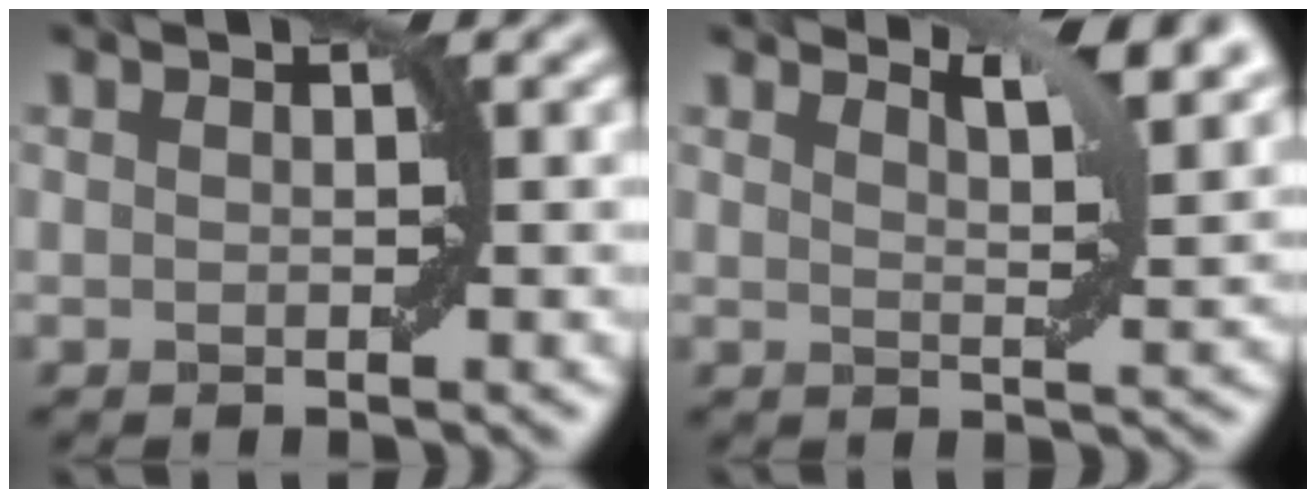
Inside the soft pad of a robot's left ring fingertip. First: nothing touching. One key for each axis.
{"total": 5.3, "fx": 4.2, "fy": 1.1, "fz": 3.0, "tx": -0.039, "ty": 0.009, "tz": 0.053}